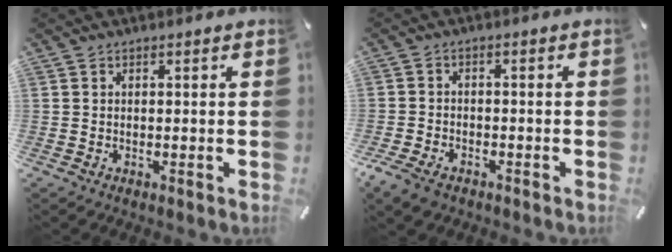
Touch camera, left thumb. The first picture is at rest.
{"total": 4.2, "force": [-2.9, 2.6, 1.7], "torque": [-0.052, 0.011, -0.061]}